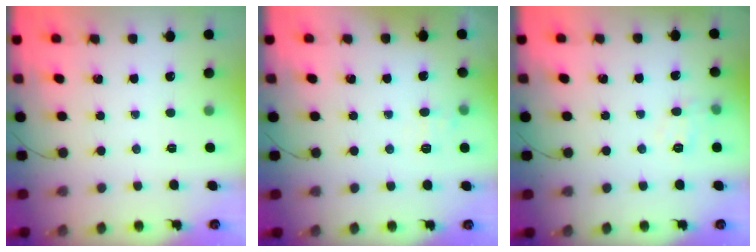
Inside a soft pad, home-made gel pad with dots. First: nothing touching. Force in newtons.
{"total": 5.9, "press": 5.7, "slide": 1.7}
{"total": 7.6, "press": 7.5, "slide": 1.3}